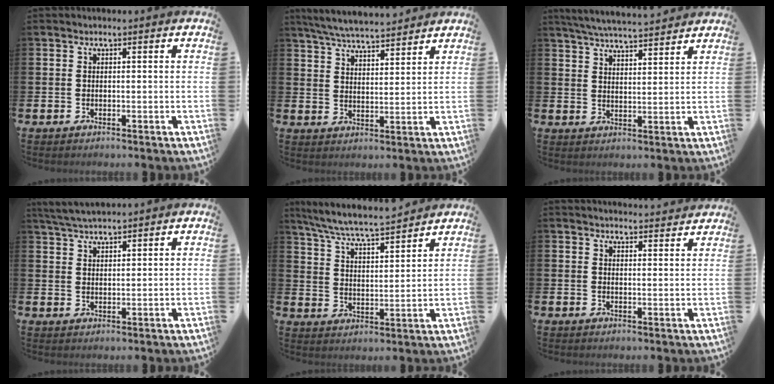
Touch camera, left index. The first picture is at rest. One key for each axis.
{"total": 6.2, "fx": 6.0, "fy": 0.5, "fz": 1.3, "tx": -0.045, "ty": -0.029, "tz": 0.109}
{"total": 5.6, "fx": 5.5, "fy": 0.2, "fz": 1.1, "tx": -0.038, "ty": -0.027, "tz": 0.099}
{"total": 4.1, "fx": 4.0, "fy": 0.3, "fz": 1.0, "tx": -0.024, "ty": -0.016, "tz": 0.072}
{"total": 7.0, "fx": 6.7, "fy": 0.1, "fz": 2.0, "tx": -0.063, "ty": -0.047, "tz": 0.115}
{"total": 2.7, "fx": 2.7, "fy": 0.1, "fz": -0.2, "tx": 0.009, "ty": -0.022, "tz": 0.047}